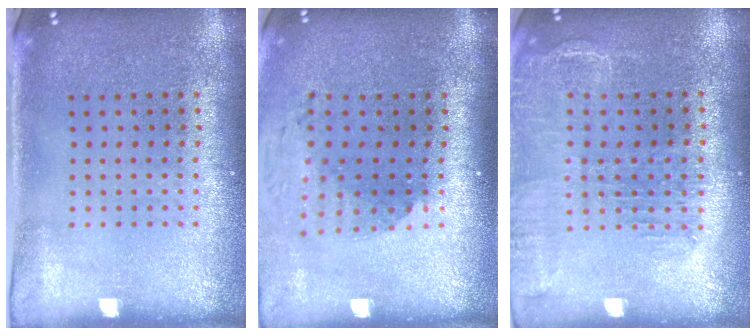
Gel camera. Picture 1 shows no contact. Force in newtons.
{"total": 1.7, "press": 1.3, "slide": 1.1}
{"total": 1.6, "press": 1.5, "slide": 0.5}